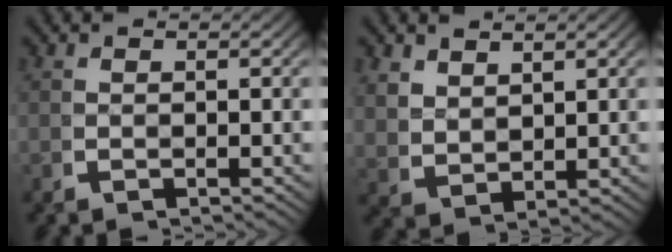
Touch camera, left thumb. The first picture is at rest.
{"total": 2.7, "force": [1.5, 1.9, 1.3], "torque": [-0.030, -0.009, 0.040]}